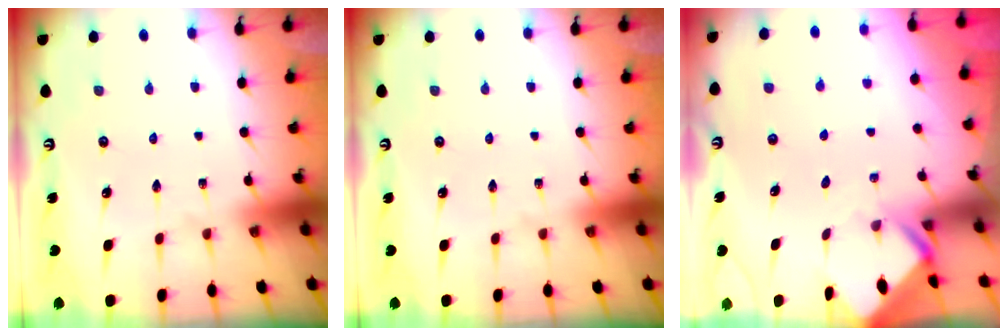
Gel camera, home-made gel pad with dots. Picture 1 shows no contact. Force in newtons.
{"total": 0.0}
{"total": 2.8, "press": 2.8, "slide": 0.2}